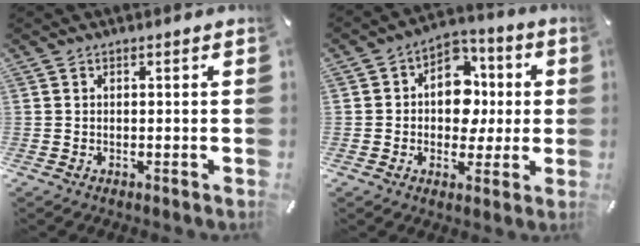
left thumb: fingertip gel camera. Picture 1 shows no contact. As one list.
[{"total": 11.4, "force": [-0.1, 9.7, 6.0], "torque": [-0.075, 0.005, 0.002]}]